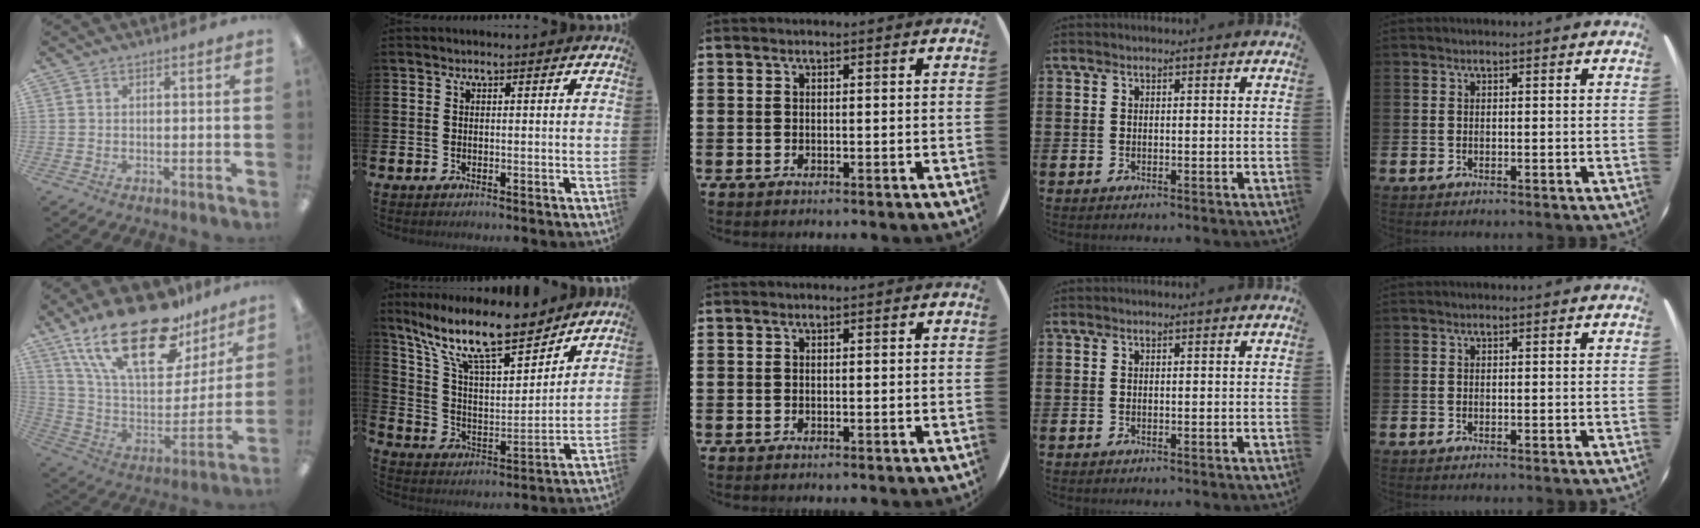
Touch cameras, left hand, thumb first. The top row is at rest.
{"thumb": {"total": 27.4, "force": [17.4, 12.1, 17.4], "torque": [-0.313, -0.101, 0.301]}, "index": {"total": 13.8, "force": [11.1, 3.7, 7.2], "torque": [-0.167, -0.063, 0.193]}}